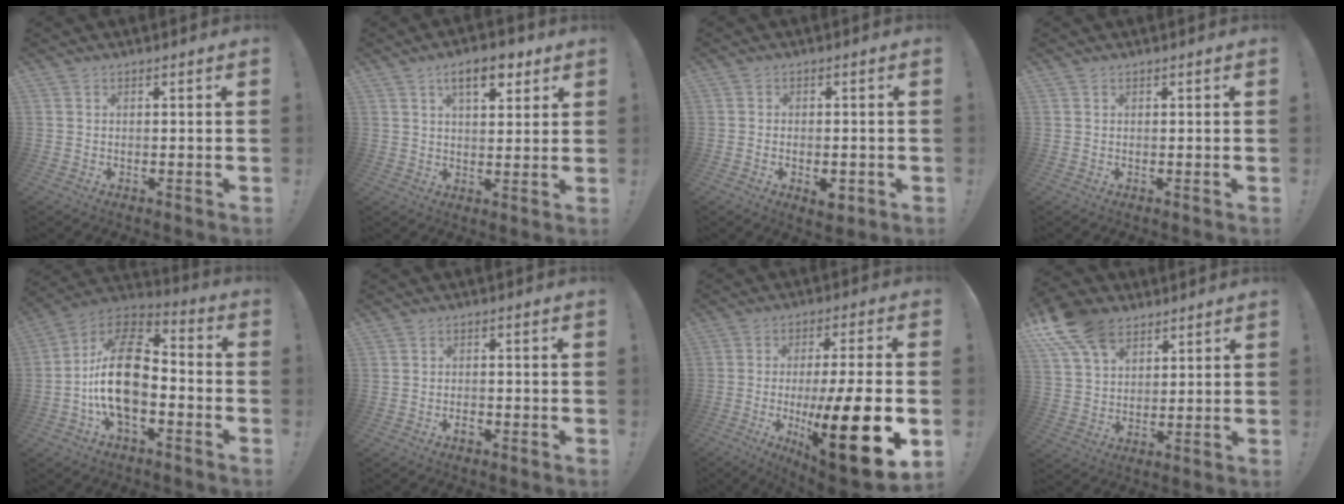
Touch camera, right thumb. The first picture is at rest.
{"total": 8.8, "force": [4.8, 4.0, 6.2], "torque": [-0.087, -0.011, 0.082]}
{"total": 4.4, "force": [-1.8, 2.3, 3.3], "torque": [-0.035, 0.007, -0.025]}
{"total": 0.0}
{"total": 20.1, "force": [-3.3, 11.6, 16.1], "torque": [-0.296, 0.029, -0.052]}
{"total": 1.7, "force": [-1.3, 0.5, 0.9], "torque": [-0.021, 0.005, -0.022]}
{"total": 20.8, "force": [-5.3, 4.2, 19.6], "torque": [-0.322, 0.017, -0.076]}
{"total": 13.8, "force": [8.5, 8.5, 6.8], "torque": [-0.134, -0.038, 0.162]}